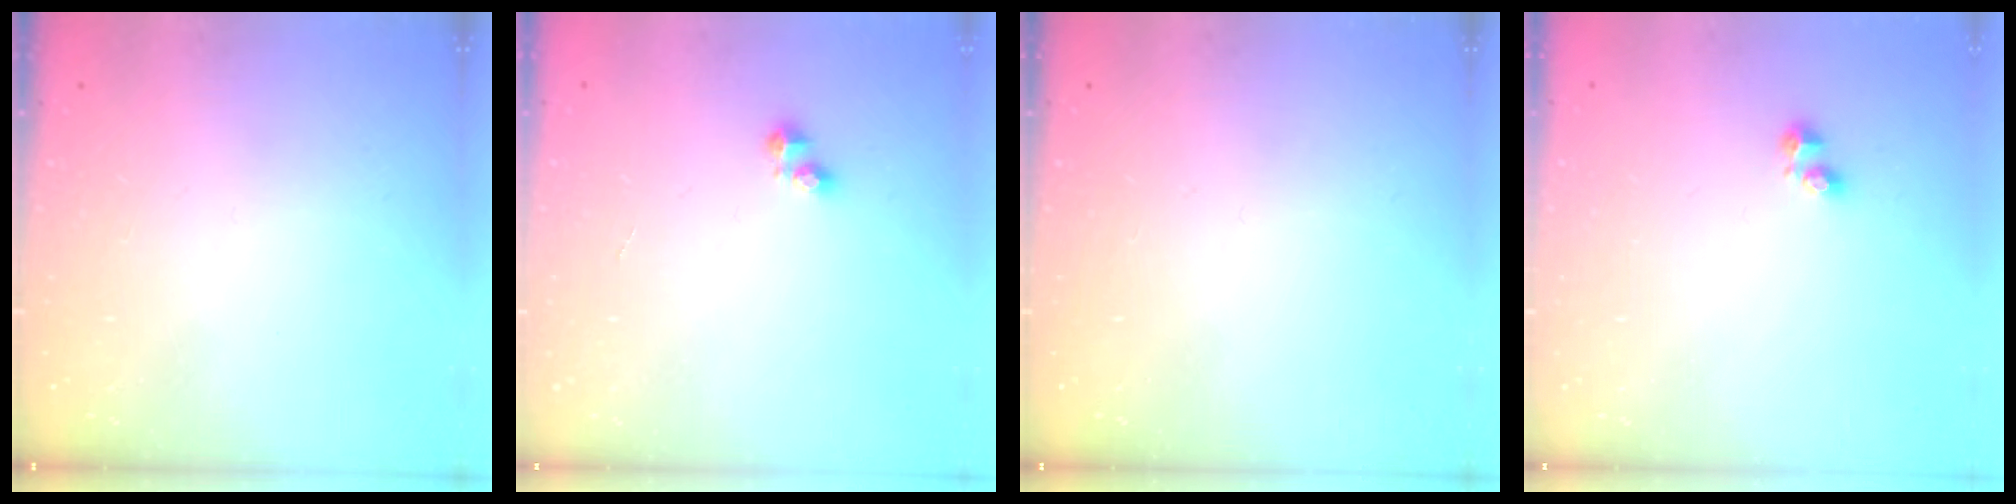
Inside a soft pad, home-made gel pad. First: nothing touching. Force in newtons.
{"total": 2.4, "press": 2.4, "slide": 0.3}
{"total": 0.0}
{"total": 2.2, "press": 2.2, "slide": 0.5}